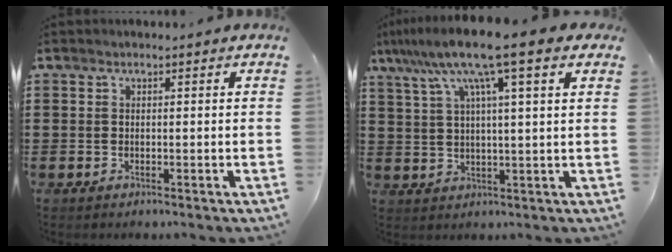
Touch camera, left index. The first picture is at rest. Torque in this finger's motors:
{"motor_torque": [2.14, 0.00, 0.58, 0.21]}